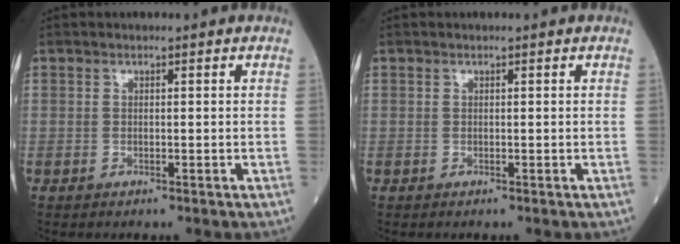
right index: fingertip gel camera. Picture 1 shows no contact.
{"total": 0.0}